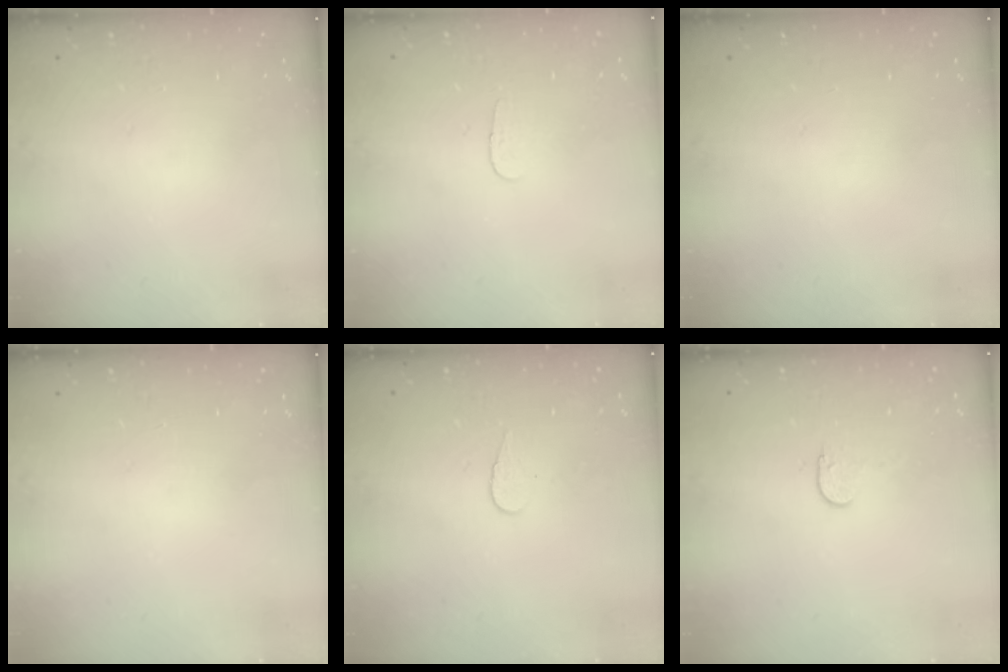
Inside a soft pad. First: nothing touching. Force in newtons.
{"total": 2.8, "press": 2.8, "slide": 0.3}
{"total": 0.0}
{"total": 0.0}
{"total": 3.6, "press": 3.6, "slide": 0.3}
{"total": 3.8, "press": 3.8, "slide": 0.4}